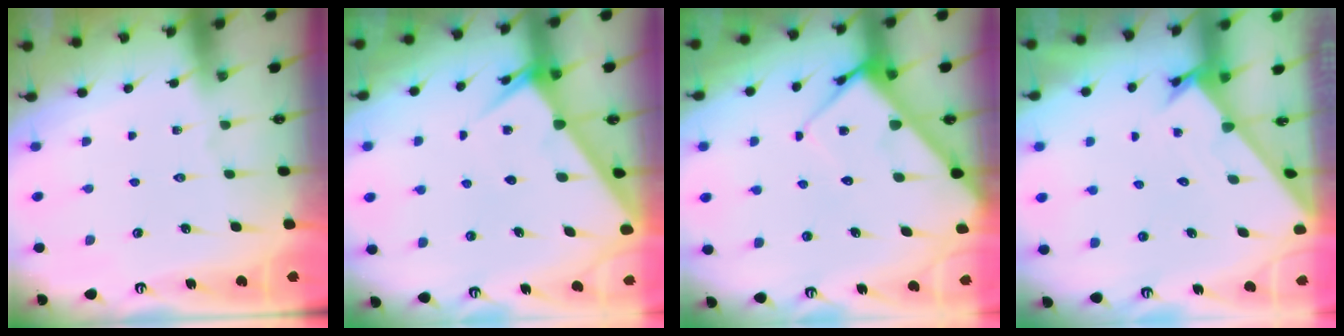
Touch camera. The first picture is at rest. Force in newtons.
{"total": 4.5, "press": 4.5, "slide": 0.4}
{"total": 7.1, "press": 7.1, "slide": 0.7}
{"total": 1.6, "press": 1.6, "slide": 0.1}